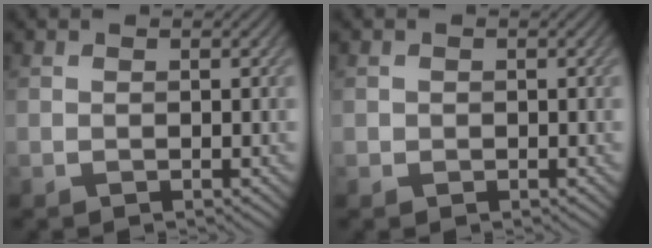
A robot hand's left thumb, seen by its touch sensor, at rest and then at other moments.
{"total": 0.8, "force": [-0.1, 0.8, 0.1], "torque": [0.000, -0.004, -0.004]}